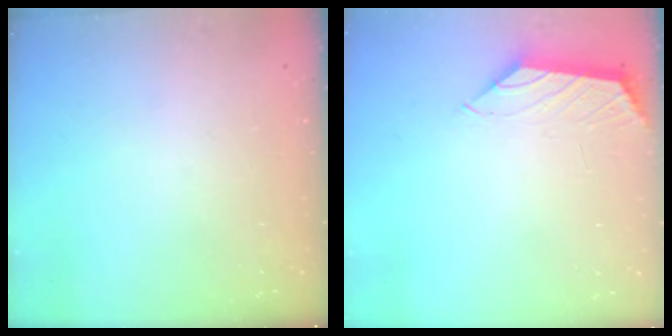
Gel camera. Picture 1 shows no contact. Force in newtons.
{"total": 0.9, "press": 0.8, "slide": 0.4}